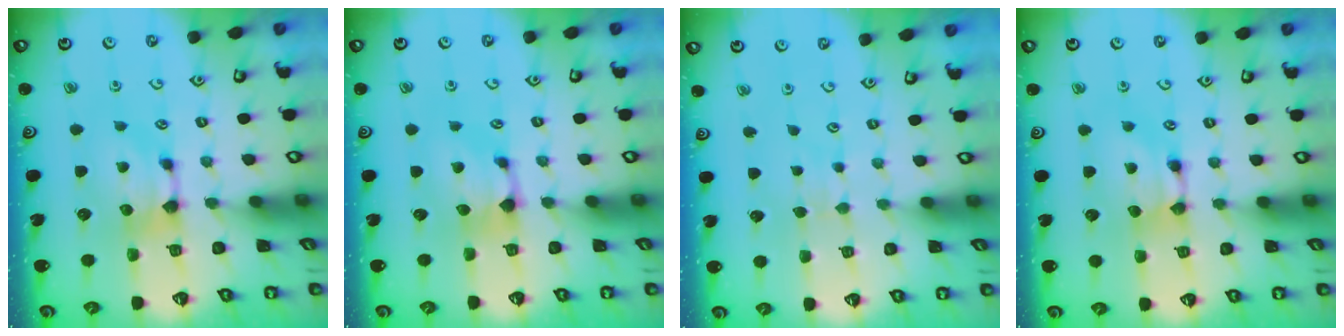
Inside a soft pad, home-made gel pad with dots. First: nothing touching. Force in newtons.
{"total": 0.9, "press": 0.2, "slide": 0.8}
{"total": 3.4, "press": 3.4, "slide": 0.4}
{"total": 1.5, "press": 1.5, "slide": 0.2}